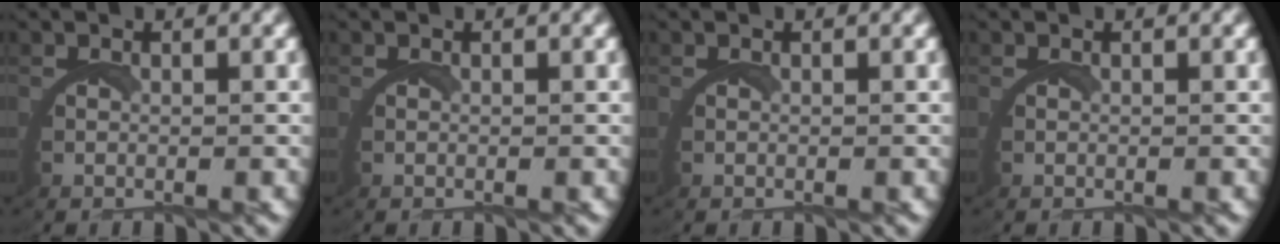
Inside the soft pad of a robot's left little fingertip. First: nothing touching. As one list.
[{"total": 0.0}, {"total": 0.0}, {"total": 0.0}]